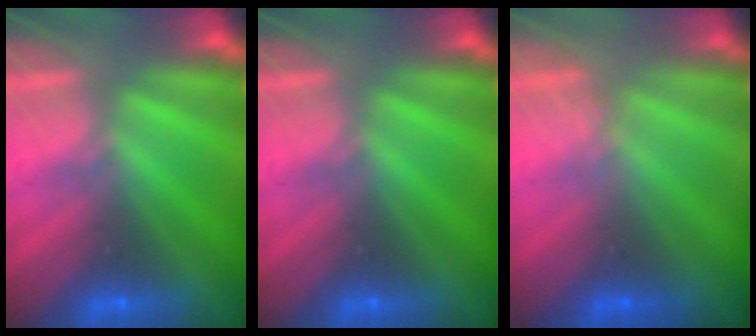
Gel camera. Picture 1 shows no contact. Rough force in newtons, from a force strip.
{"total": 0.0}
{"total": 1.3}